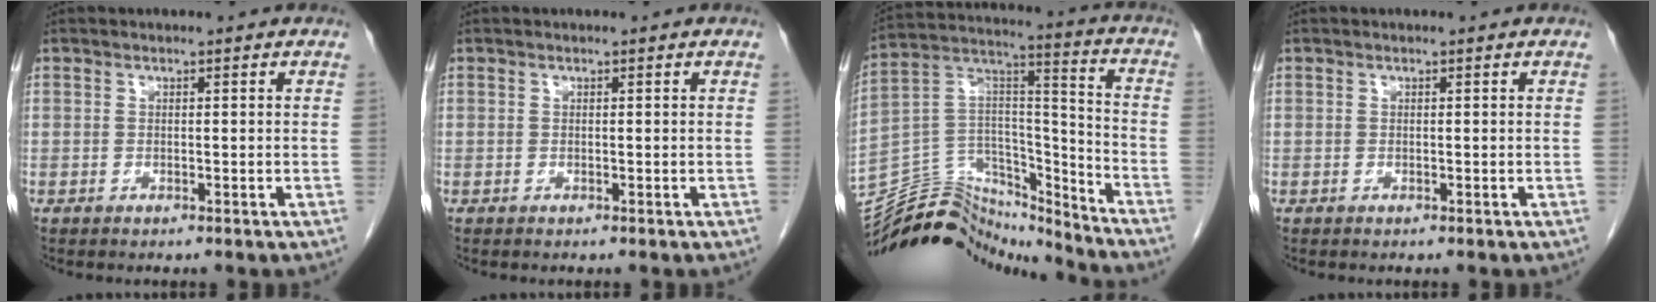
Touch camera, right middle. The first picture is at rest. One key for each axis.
{"total": 0.0}
{"total": 18.2, "fx": -17.6, "fy": 4.3, "fz": 2.3, "tx": -0.038, "ty": 0.075, "tz": -0.293}
{"total": 0.0}